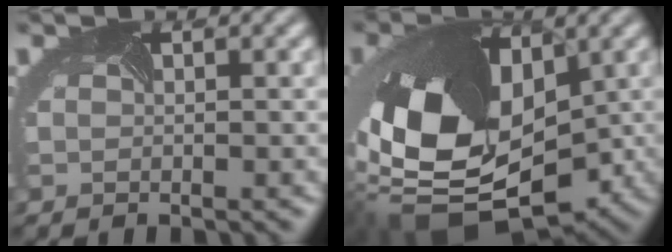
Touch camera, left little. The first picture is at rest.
{"total": 15.0, "force": [-1.9, 10.0, 11.0], "torque": [-0.249, -0.036, -0.017]}